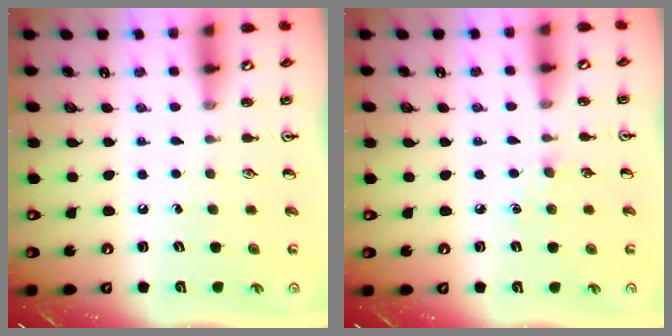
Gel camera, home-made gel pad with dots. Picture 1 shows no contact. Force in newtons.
{"total": 2.8, "press": 2.8, "slide": 0.4}